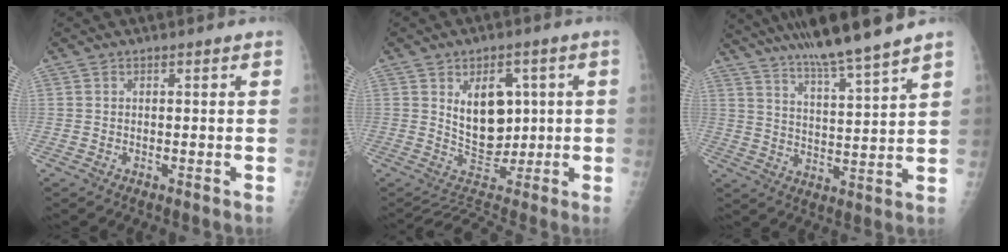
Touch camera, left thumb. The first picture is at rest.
{"total": 9.8, "force": [1.0, 7.1, 6.6], "torque": [-0.059, -0.004, 0.028]}
{"total": 13.9, "force": [11.5, 0.1, 7.8], "torque": [-0.115, -0.050, 0.191]}